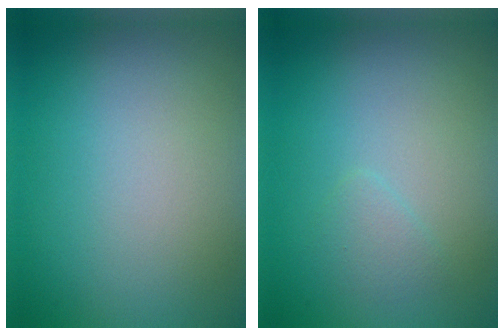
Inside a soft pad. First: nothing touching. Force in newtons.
{"total": 1.1, "press": 1.1, "slide": 0.1}